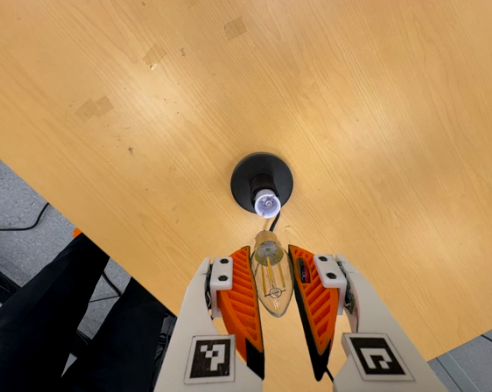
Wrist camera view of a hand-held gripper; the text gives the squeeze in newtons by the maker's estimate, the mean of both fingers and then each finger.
{"total": 15.3, "left": 16.8, "right": 13.9}